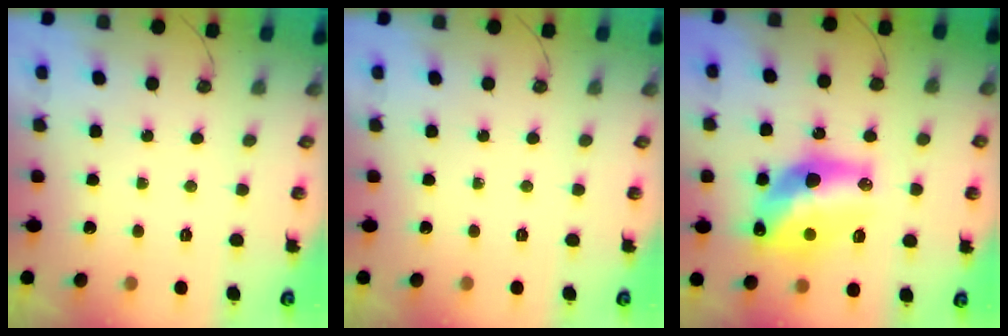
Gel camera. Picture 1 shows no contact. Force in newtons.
{"total": 0.0}
{"total": 17.9, "press": 17.9, "slide": 1.0}